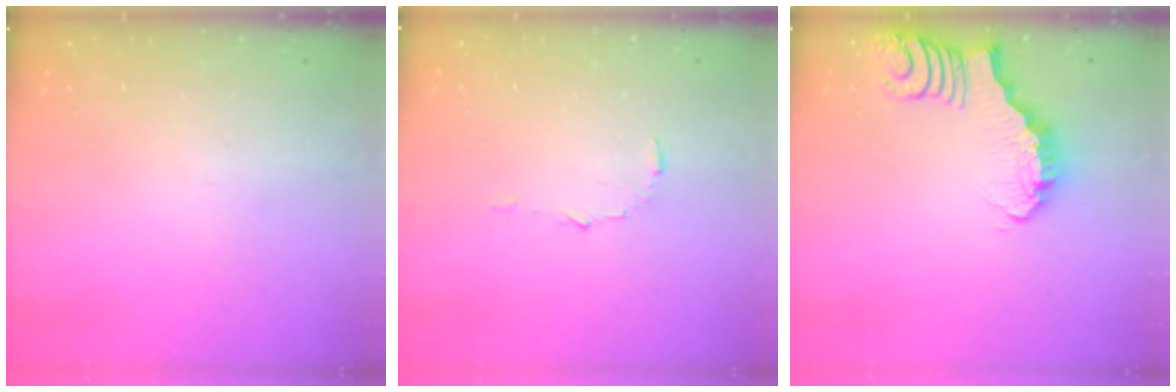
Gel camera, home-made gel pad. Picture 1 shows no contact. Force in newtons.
{"total": 5.2, "press": 5.2, "slide": 0.5}
{"total": 3.2, "press": 3.2, "slide": 0.3}